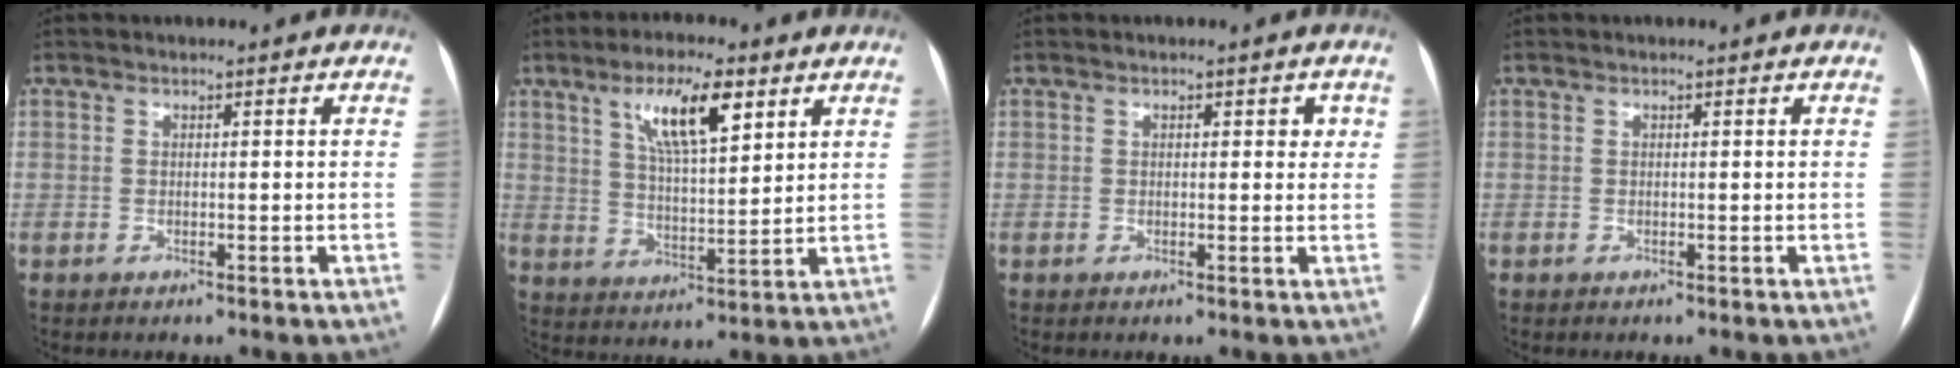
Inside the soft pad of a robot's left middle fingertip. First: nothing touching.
{"total": 10.1, "force": [5.3, 2.4, 8.2], "torque": [-0.150, 0.005, 0.094]}
{"total": 2.4, "force": [0.9, 1.3, 1.8], "torque": [-0.016, 0.007, 0.007]}
{"total": 0.0}